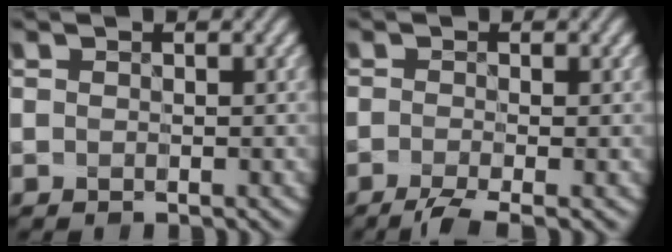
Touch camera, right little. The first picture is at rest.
{"total": 3.5, "force": [-2.5, 0.5, 2.4], "torque": [-0.049, -0.007, -0.043]}